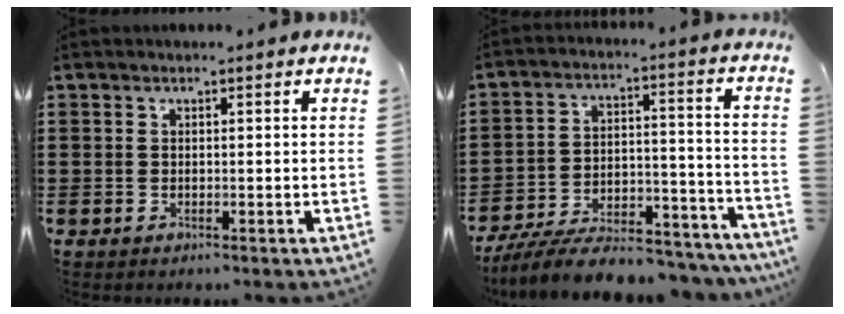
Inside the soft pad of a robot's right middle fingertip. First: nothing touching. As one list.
[{"total": 8.9, "force": [-8.2, 1.3, 3.1], "torque": [-0.053, 0.019, -0.159]}]